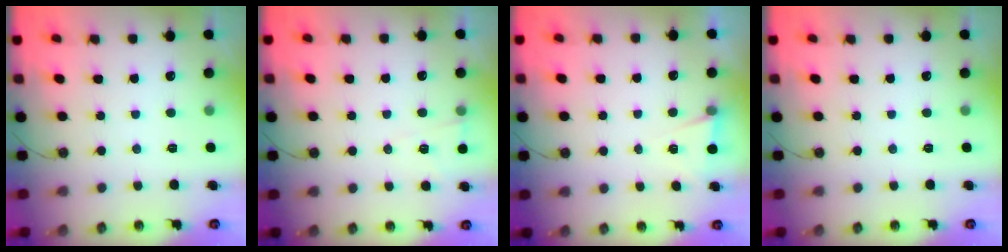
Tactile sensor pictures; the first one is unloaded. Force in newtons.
{"total": 5.1, "press": 5.0, "slide": 1.1}
{"total": 4.7, "press": 1.7, "slide": 4.4}
{"total": 0.0}